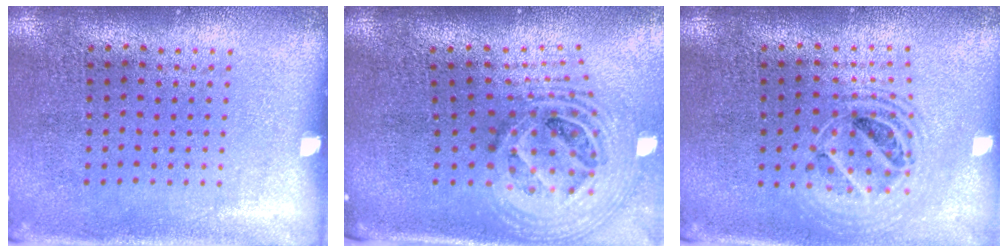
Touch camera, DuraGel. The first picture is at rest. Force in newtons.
{"total": 2.7, "press": 1.9, "slide": 1.9}
{"total": 1.8, "press": 1.5, "slide": 1.1}